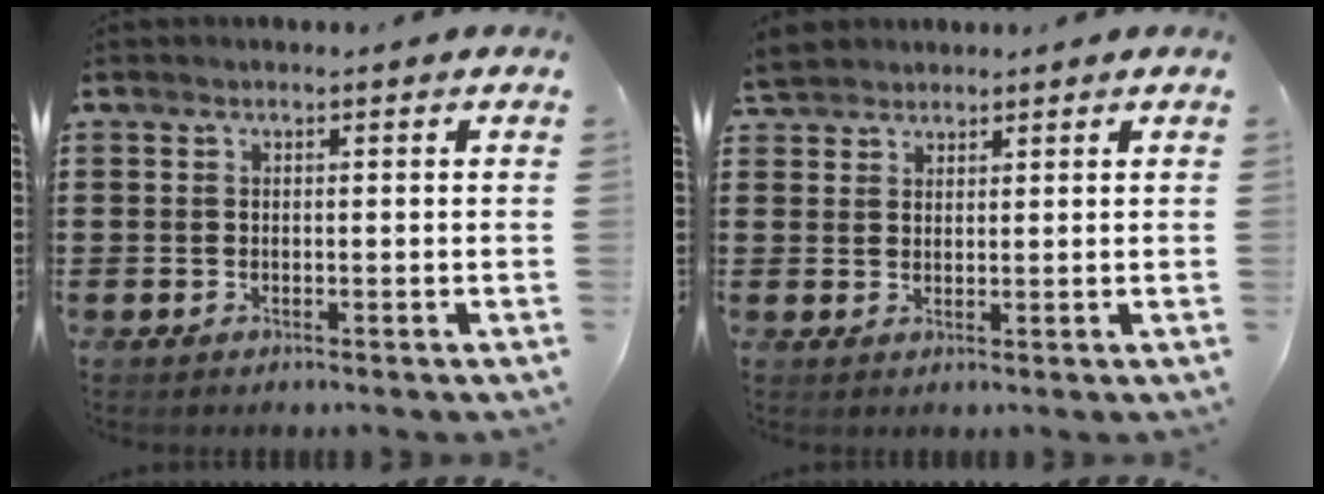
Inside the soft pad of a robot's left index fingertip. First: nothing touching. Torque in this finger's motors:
{"motor_torque": [1.09, -1.05, 0.68, 0.21]}